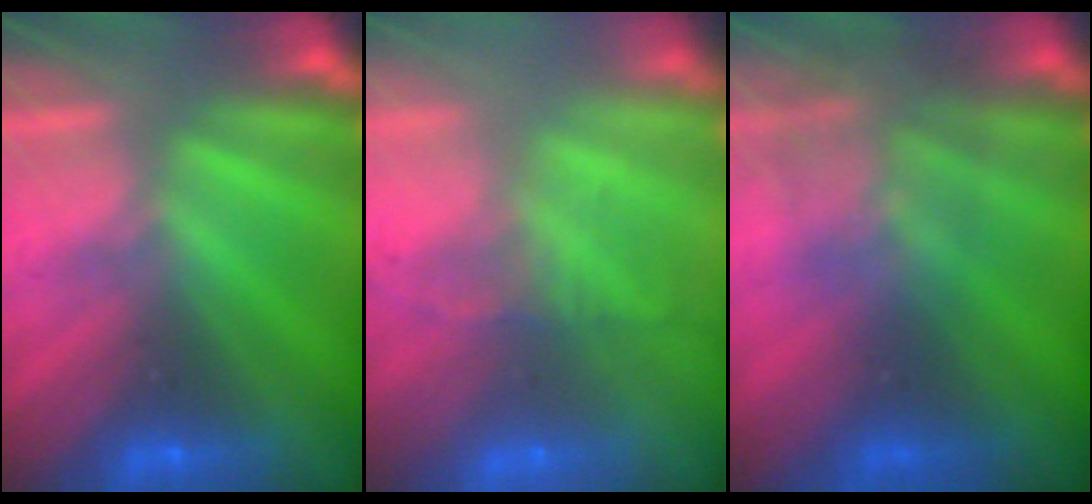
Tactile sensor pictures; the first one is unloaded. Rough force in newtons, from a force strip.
{"total": 7.1}
{"total": 1.3}